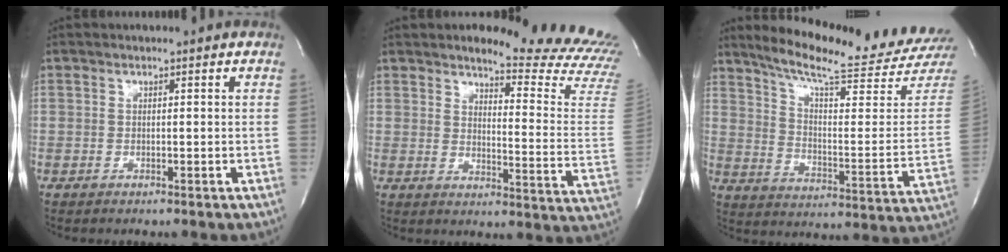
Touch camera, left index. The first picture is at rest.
{"total": 18.4, "force": [17.5, 0.1, 5.7], "torque": [-0.074, -0.157, 0.190]}
{"total": 21.6, "force": [19.9, -0.5, 8.3], "torque": [-0.138, -0.097, 0.266]}